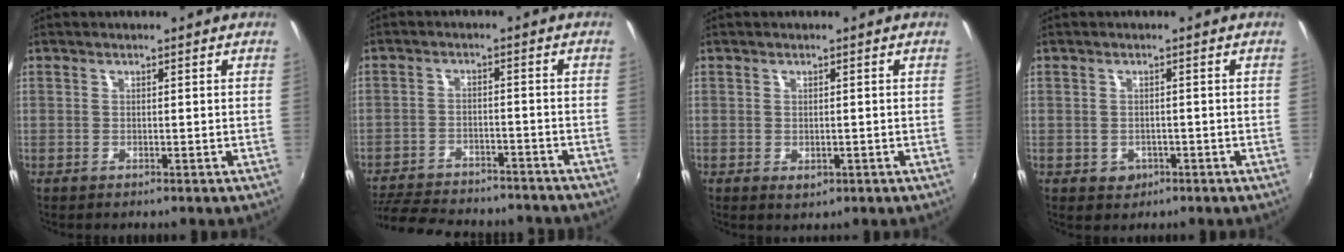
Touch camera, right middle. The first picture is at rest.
{"total": 19.6, "force": [-16.9, 6.0, 8.0], "torque": [-0.175, -0.012, -0.233]}
{"total": 1.6, "force": [-0.3, 1.1, 1.0], "torque": [-0.015, -0.003, -0.001]}
{"total": 2.8, "force": [-0.9, 2.5, 0.9], "torque": [-0.023, -0.003, -0.007]}